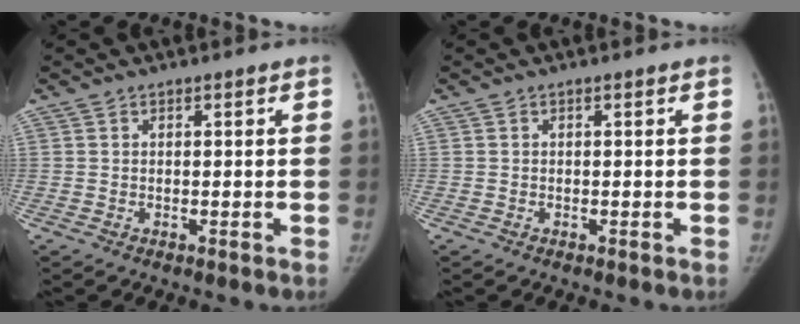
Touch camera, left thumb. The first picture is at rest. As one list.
[{"total": 0.0}]